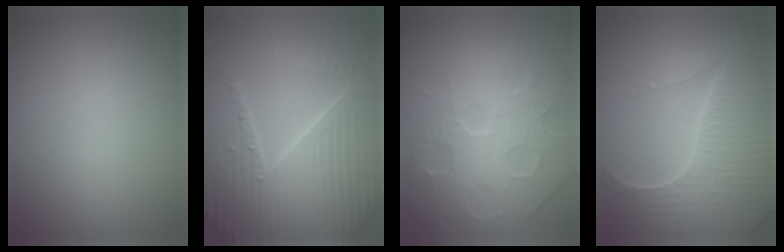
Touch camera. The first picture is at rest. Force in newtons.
{"total": 7.1, "press": 6.9, "slide": 1.6}
{"total": 8.3, "press": 5.8, "slide": 5.9}
{"total": 7.8, "press": 5.7, "slide": 5.3}